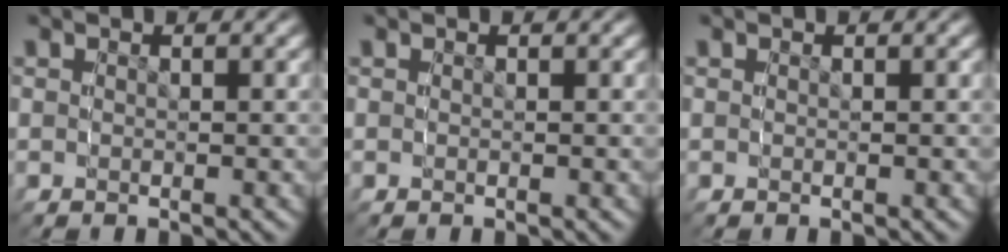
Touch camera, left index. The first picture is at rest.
{"total": 0.0}
{"total": 0.0}